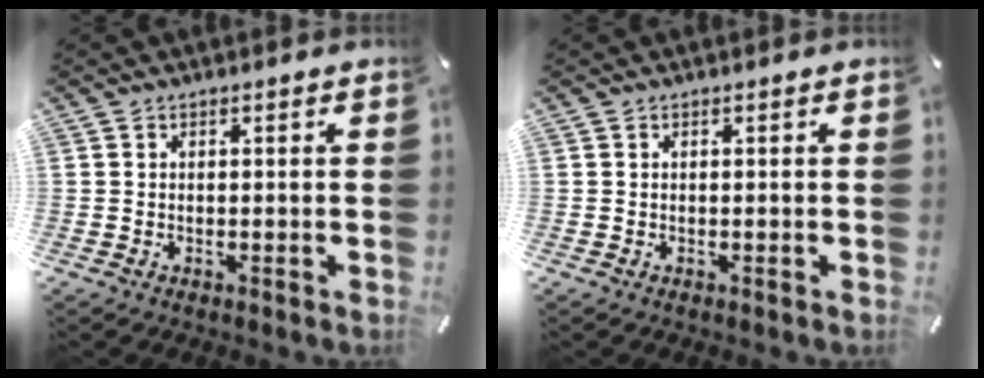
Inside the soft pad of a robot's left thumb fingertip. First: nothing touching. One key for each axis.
{"total": 0.0}